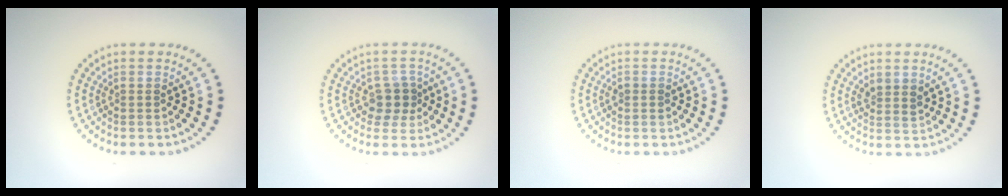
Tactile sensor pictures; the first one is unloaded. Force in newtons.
{"total": 2.5, "press": 2.1, "slide": 1.4}
{"total": 1.0, "press": 1.0, "slide": 0.1}
{"total": 1.4, "press": 1.3, "slide": 0.7}